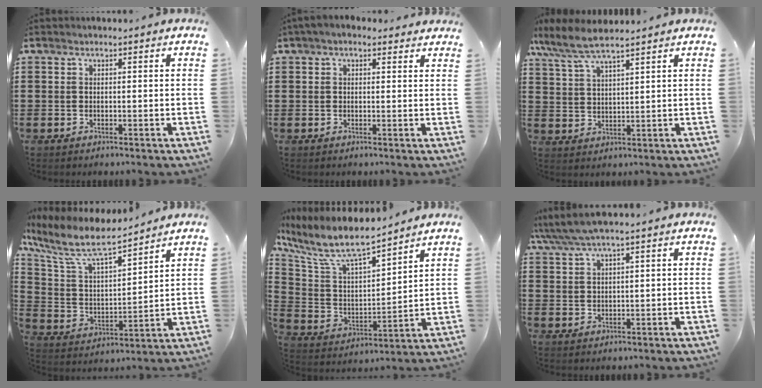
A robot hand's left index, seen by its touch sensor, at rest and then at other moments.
{"total": 1.9, "force": [1.2, 1.0, 1.0], "torque": [-0.023, 0.009, 0.022]}
{"total": 6.0, "force": [5.1, 0.6, 3.0], "torque": [-0.075, -0.016, 0.091]}
{"total": 9.3, "force": [7.2, 2.2, 5.4], "torque": [-0.135, -0.037, 0.121]}
{"total": 9.8, "force": [7.8, 2.4, 5.4], "torque": [-0.138, -0.044, 0.134]}
{"total": 3.3, "force": [2.5, 0.0, 2.2], "torque": [-0.050, 0.000, 0.044]}